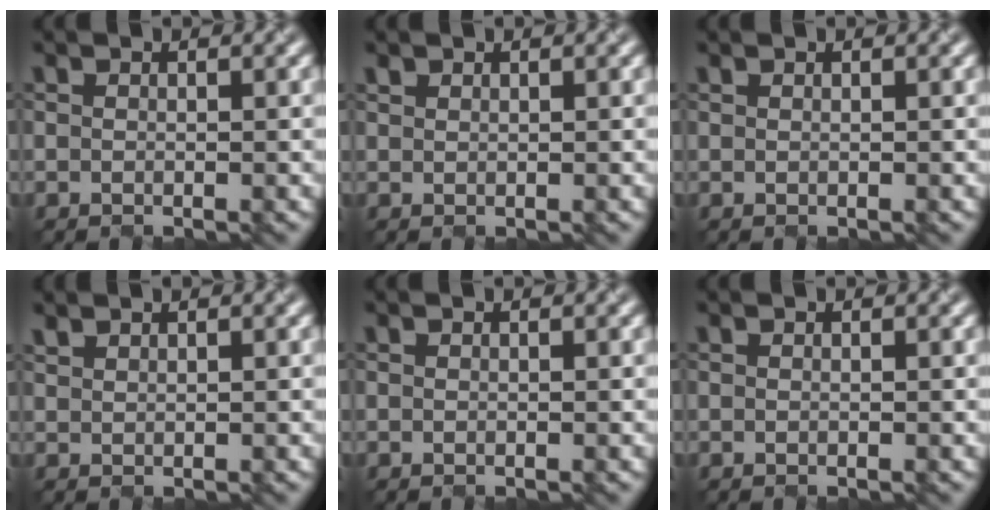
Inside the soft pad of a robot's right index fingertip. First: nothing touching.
{"total": 0.5, "force": [0.3, -0.2, -0.4], "torque": [-0.003, 0.004, 0.015]}
{"total": 0.0}
{"total": 0.7, "force": [0.7, -0.1, -0.1], "torque": [0.001, 0.005, 0.018]}
{"total": 0.0}
{"total": 0.0}